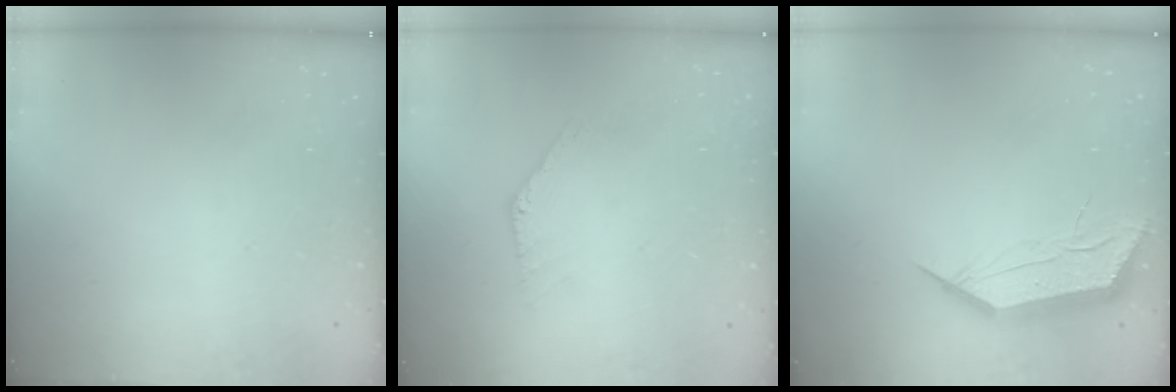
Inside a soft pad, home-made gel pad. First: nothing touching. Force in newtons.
{"total": 0.0}
{"total": 11.7, "press": 11.7, "slide": 0.6}